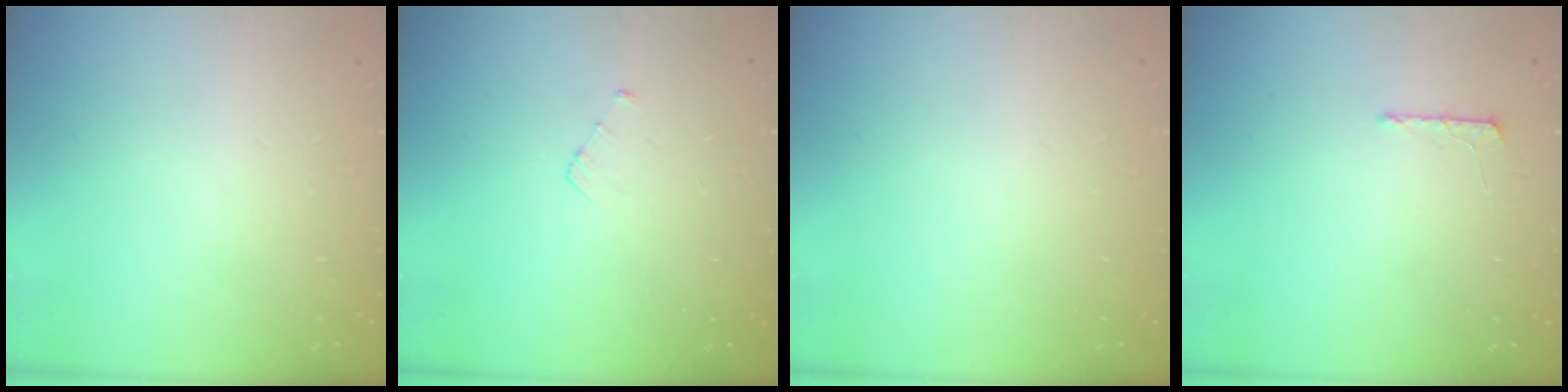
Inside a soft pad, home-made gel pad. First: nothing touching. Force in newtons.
{"total": 2.9, "press": 2.9, "slide": 0.2}
{"total": 0.0}
{"total": 4.2, "press": 4.2, "slide": 0.5}